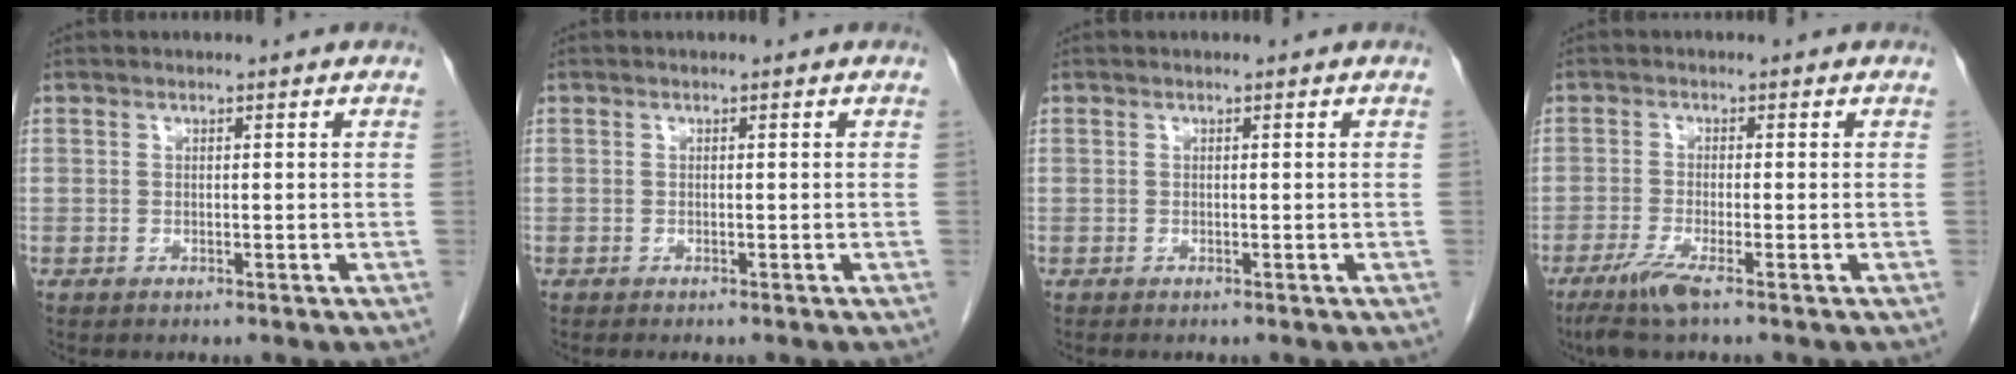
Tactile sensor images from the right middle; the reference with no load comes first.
{"total": 1.0, "force": [-0.9, 0.1, 0.5], "torque": [-0.007, -0.002, -0.010]}
{"total": 0.0}
{"total": 3.6, "force": [-2.4, -0.1, 2.8], "torque": [-0.061, -0.012, -0.050]}